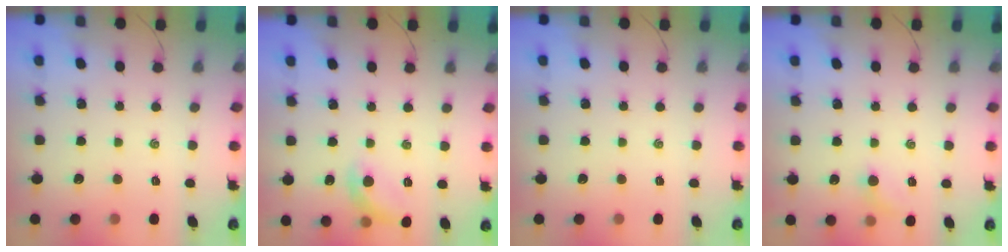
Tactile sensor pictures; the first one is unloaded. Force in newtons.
{"total": 8.9, "press": 8.9, "slide": 0.4}
{"total": 0.0}
{"total": 5.2, "press": 4.9, "slide": 1.7}